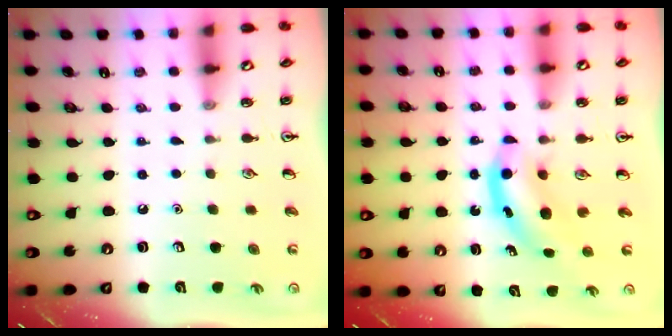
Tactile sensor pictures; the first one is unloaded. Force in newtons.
{"total": 4.4, "press": 4.4, "slide": 0.5}